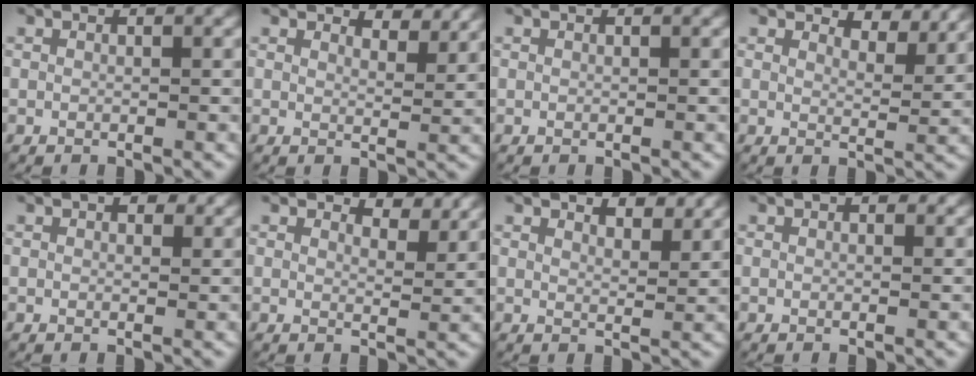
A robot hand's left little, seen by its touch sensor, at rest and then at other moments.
{"total": 3.5, "force": [3.2, 0.9, 1.2], "torque": [-0.023, -0.002, 0.040]}
{"total": 0.0}
{"total": 4.2, "force": [3.7, 1.2, 1.5], "torque": [-0.033, -0.004, 0.046]}
{"total": 1.4, "force": [0.7, 0.7, 0.9], "torque": [-0.009, -0.001, 0.012]}
{"total": 3.6, "force": [3.2, 1.0, 1.3], "torque": [-0.026, -0.005, 0.040]}
{"total": 3.5, "force": [3.0, 1.0, 1.5], "torque": [-0.031, -0.002, 0.042]}
{"total": 0.8, "force": [0.5, 0.4, 0.5], "torque": [-0.006, -0.001, 0.008]}